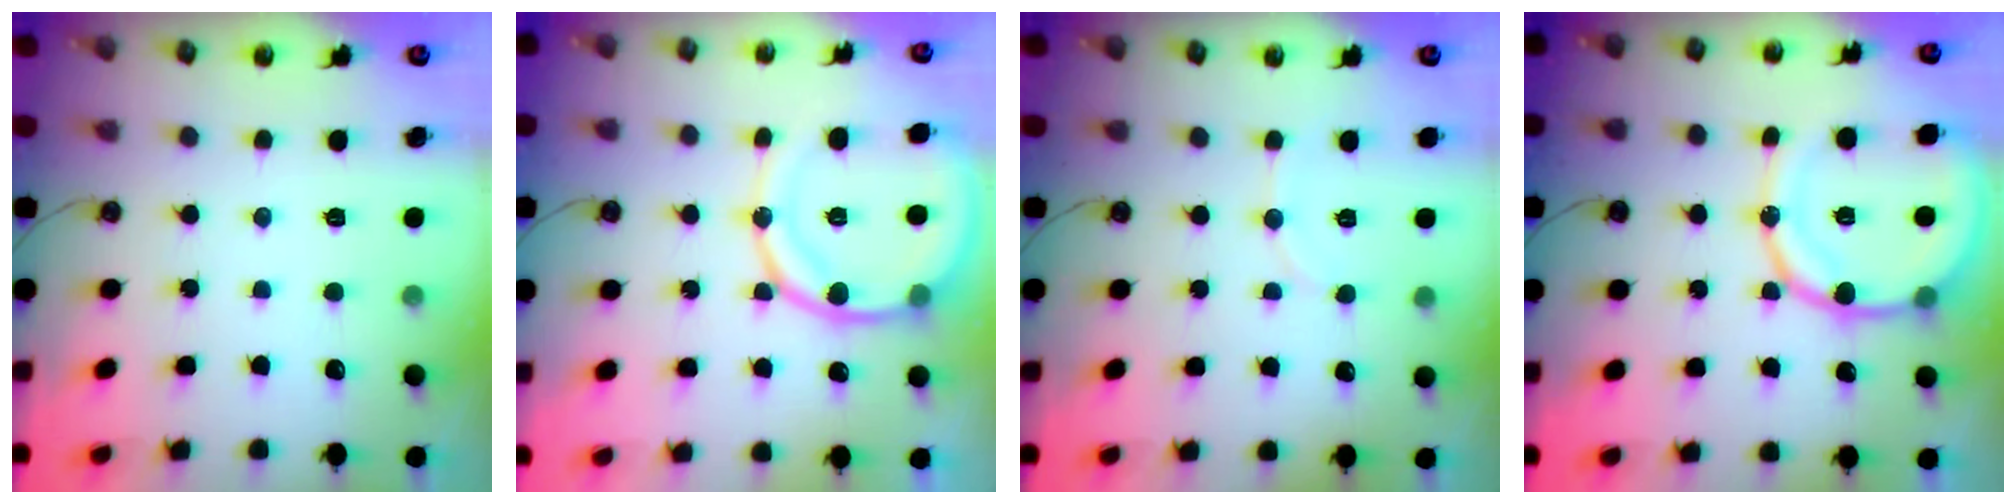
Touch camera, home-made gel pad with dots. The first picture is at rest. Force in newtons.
{"total": 16.3, "press": 16.1, "slide": 2.5}
{"total": 5.1, "press": 5.0, "slide": 0.7}
{"total": 16.4, "press": 16.1, "slide": 3.1}